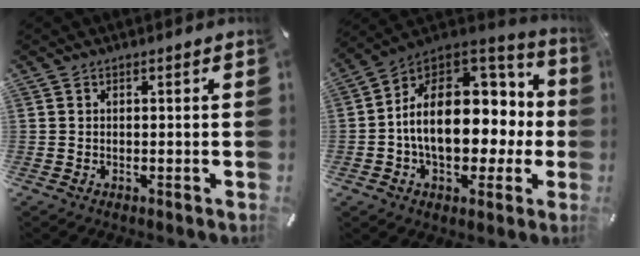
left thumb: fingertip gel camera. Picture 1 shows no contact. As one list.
[{"total": 19.3, "force": [0.4, 13.2, 14.1], "torque": [-0.238, -0.005, 0.013]}]